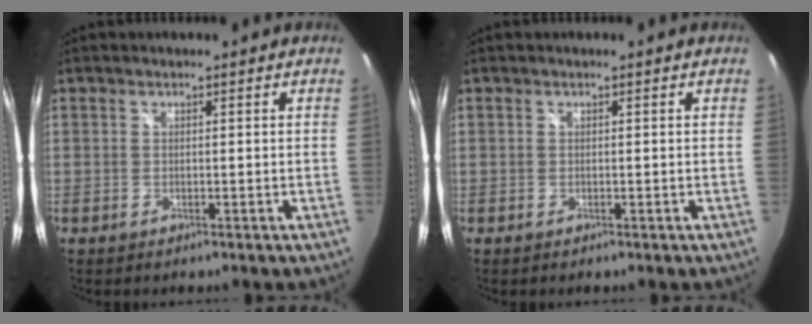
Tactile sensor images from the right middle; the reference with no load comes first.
{"total": 0.0}